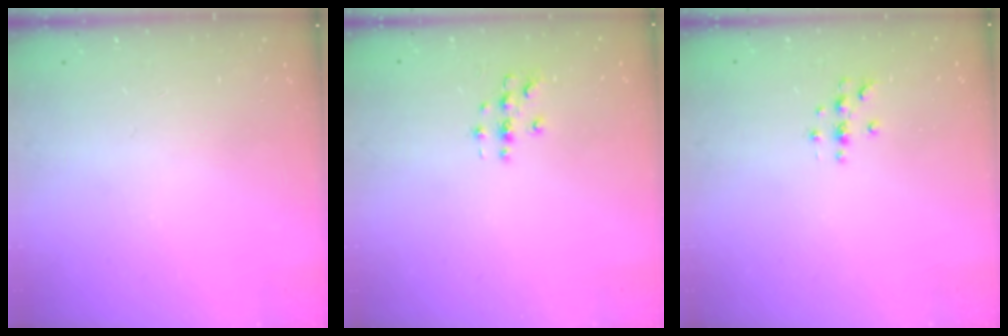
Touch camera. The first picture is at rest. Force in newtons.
{"total": 2.9, "press": 2.9, "slide": 0.3}
{"total": 3.3, "press": 3.3, "slide": 0.4}